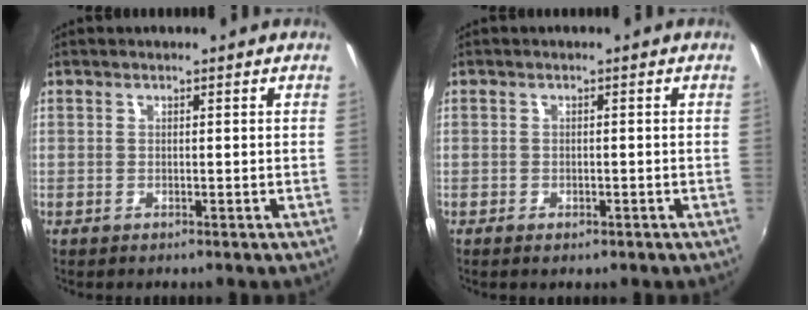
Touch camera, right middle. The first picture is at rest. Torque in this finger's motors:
{"motor_torque": [-0.41, -0.04, -0.01, -0.01]}